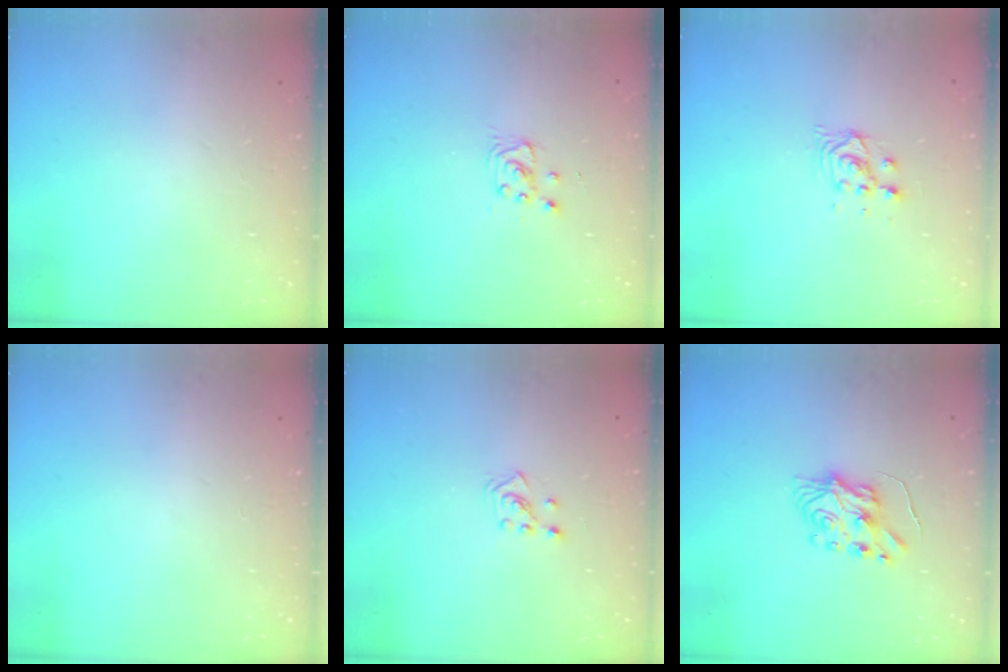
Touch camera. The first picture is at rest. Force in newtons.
{"total": 2.9, "press": 2.9, "slide": 0.4}
{"total": 4.4, "press": 4.4, "slide": 0.2}
{"total": 0.0}
{"total": 2.3, "press": 2.2, "slide": 0.7}
{"total": 7.3, "press": 7.3, "slide": 0.7}